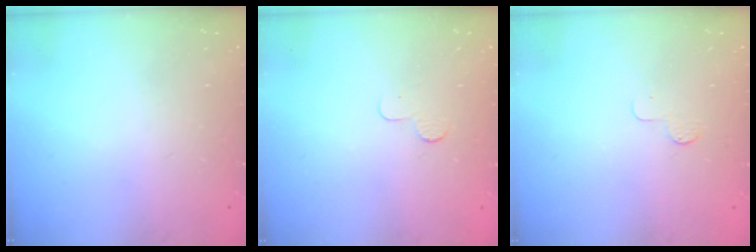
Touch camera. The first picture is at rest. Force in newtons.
{"total": 2.5, "press": 2.5, "slide": 0.2}
{"total": 4.2, "press": 4.2, "slide": 0.4}